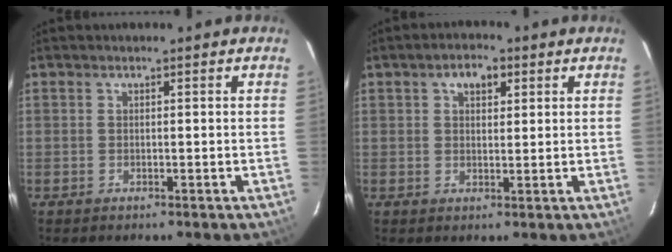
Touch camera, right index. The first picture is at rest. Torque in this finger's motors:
{"motor_torque": [0.09, 0.10, 0.05, 0.05]}